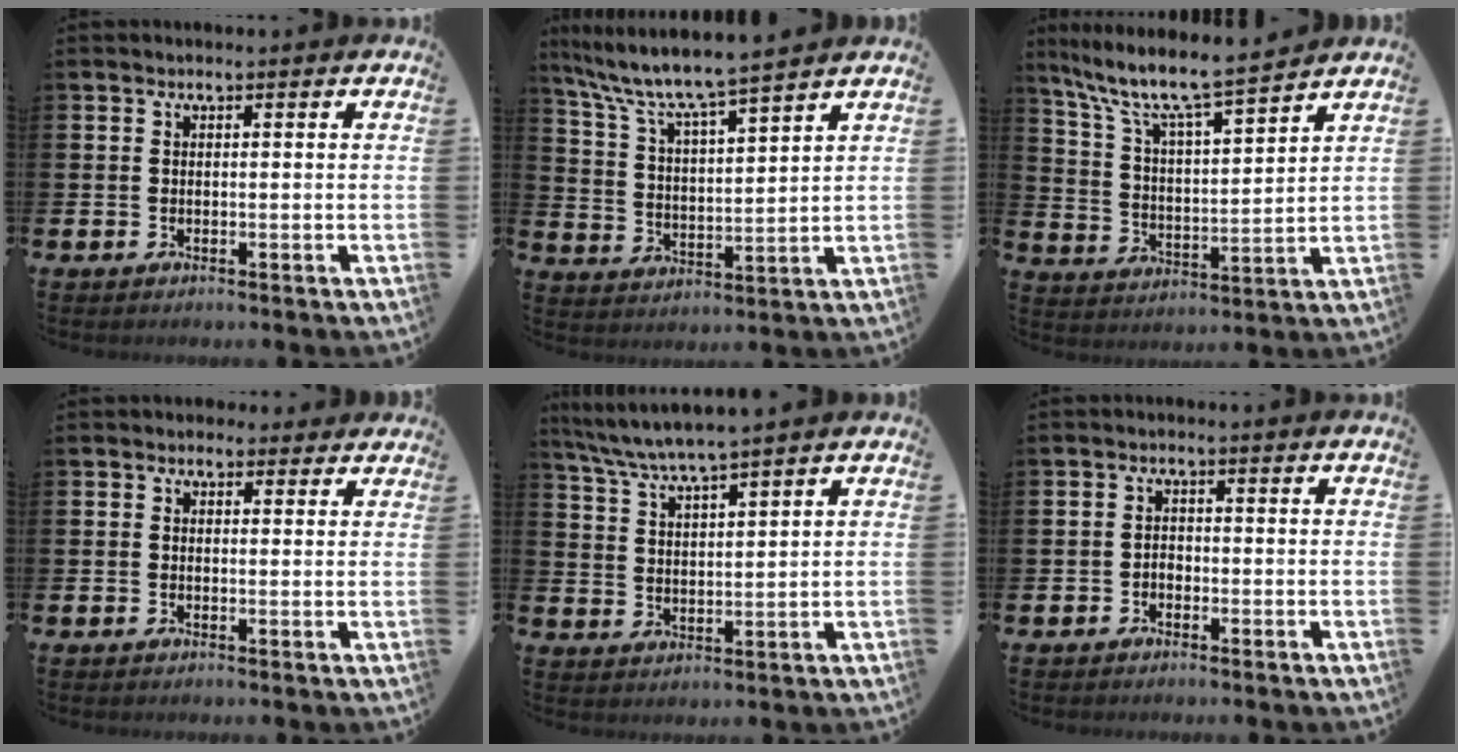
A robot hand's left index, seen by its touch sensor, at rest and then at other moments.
{"total": 7.3, "force": [6.8, 0.2, 2.7], "torque": [-0.082, -0.046, 0.113]}
{"total": 8.7, "force": [7.9, 0.5, 3.6], "torque": [-0.106, -0.055, 0.130]}
{"total": 1.7, "force": [1.4, 1.0, 0.0], "torque": [0.008, 0.002, 0.023]}
{"total": 5.4, "force": [5.1, -0.5, 1.6], "torque": [-0.052, -0.027, 0.090]}
{"total": 1.3, "force": [-0.9, 0.9, 0.4], "torque": [-0.009, 0.002, -0.019]}